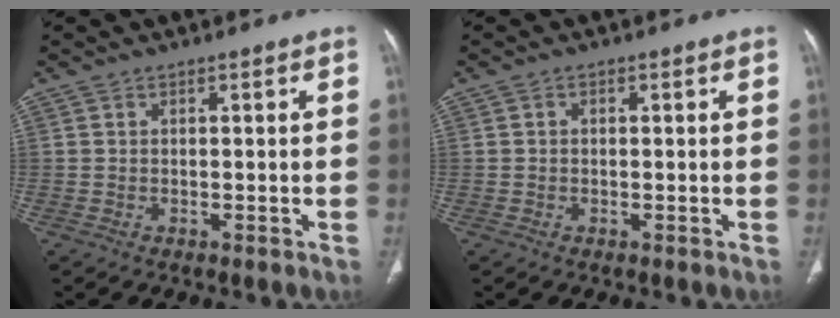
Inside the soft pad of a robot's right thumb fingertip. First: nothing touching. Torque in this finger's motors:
{"motor_torque": [-0.46, 0.31, 0.02, 0.21, 0.04]}